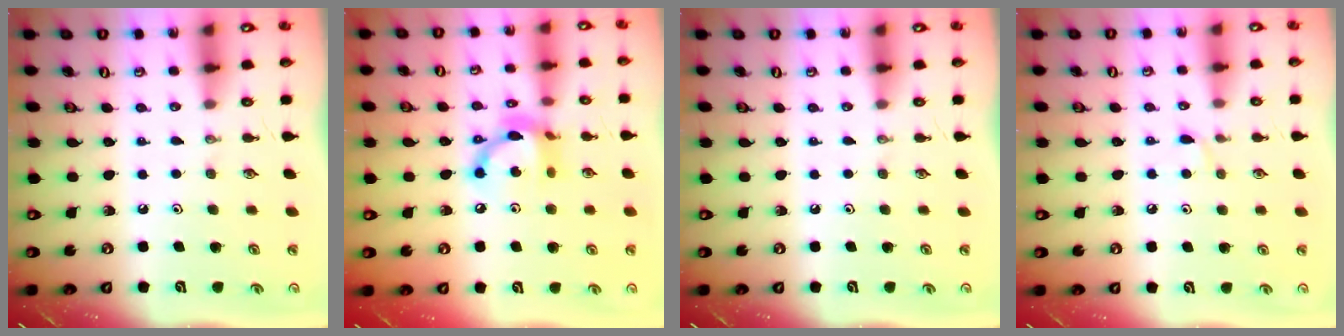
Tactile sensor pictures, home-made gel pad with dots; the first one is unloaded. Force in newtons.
{"total": 12.9, "press": 12.9, "slide": 0.7}
{"total": 0.0}
{"total": 4.9, "press": 4.8, "slide": 0.7}